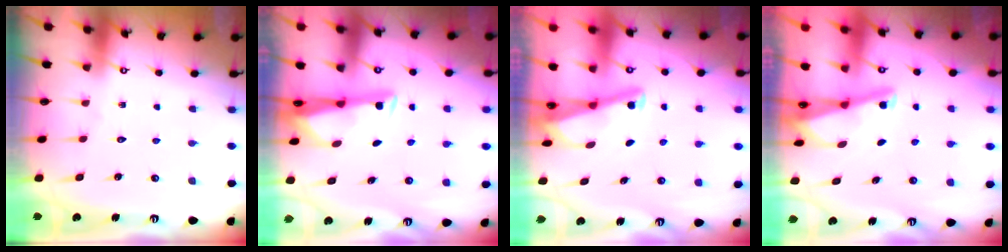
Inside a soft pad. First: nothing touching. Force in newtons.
{"total": 3.3, "press": 3.2, "slide": 0.9}
{"total": 3.0, "press": 3.0, "slide": 0.4}
{"total": 2.2, "press": 2.2, "slide": 0.3}